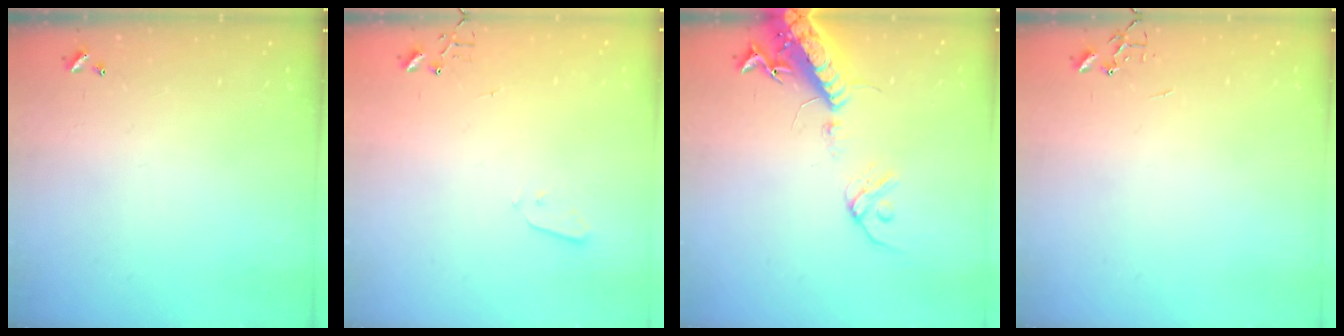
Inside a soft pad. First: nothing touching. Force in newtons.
{"total": 2.1, "press": 2.1, "slide": 0.3}
{"total": 16.6, "press": 16.1, "slide": 4.0}
{"total": 0.0}